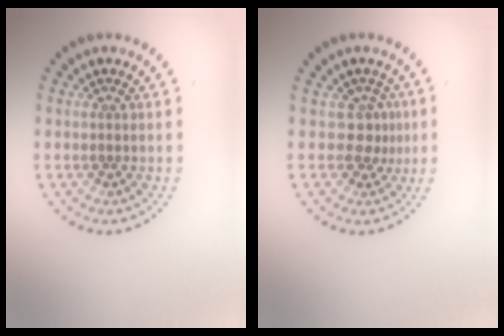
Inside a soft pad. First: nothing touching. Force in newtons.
{"total": 1.9, "press": 1.4, "slide": 1.4}